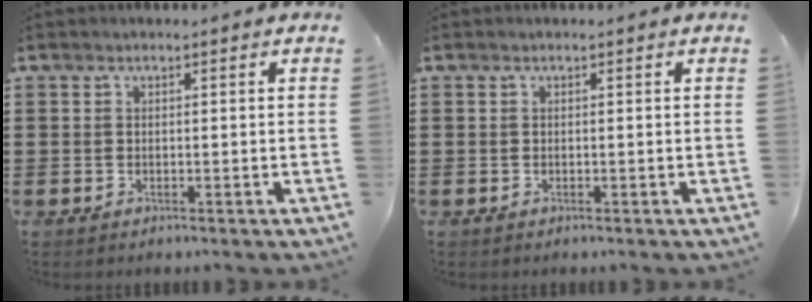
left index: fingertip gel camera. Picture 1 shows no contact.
{"total": 0.0}